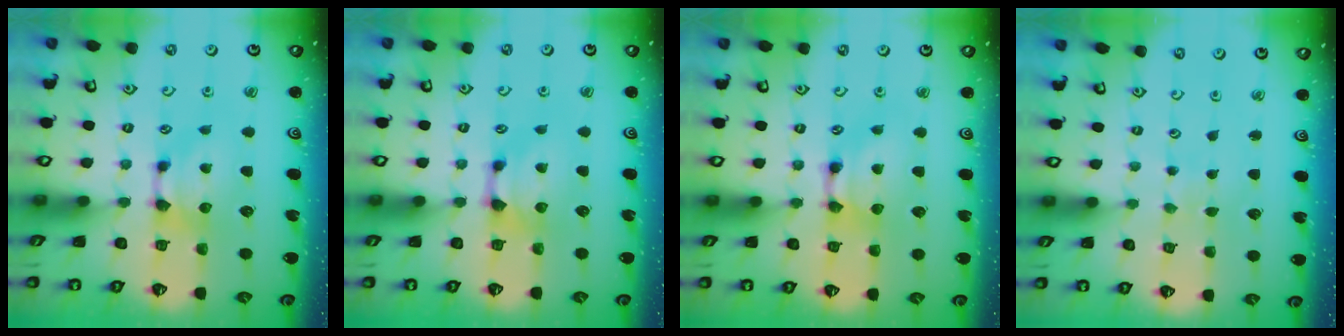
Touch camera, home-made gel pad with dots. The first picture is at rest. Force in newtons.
{"total": 0.9, "press": 0.6, "slide": 0.6}
{"total": 2.0, "press": 2.0, "slide": 0.1}
{"total": 5.2, "press": 5.2, "slide": 0.4}